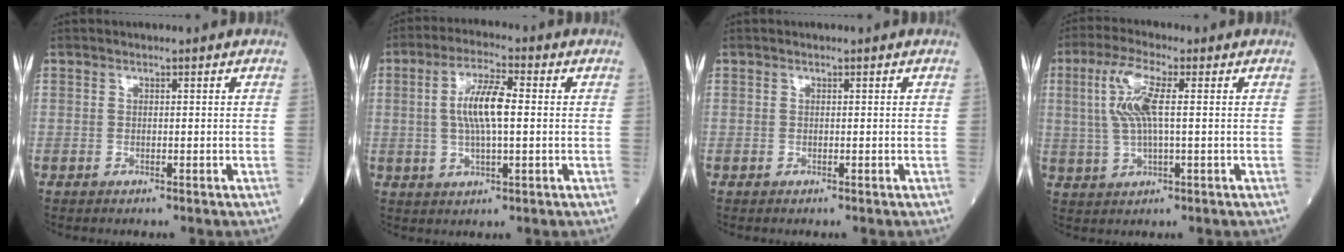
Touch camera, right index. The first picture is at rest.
{"total": 7.8, "force": [0.6, 1.6, 7.6], "torque": [-0.151, 0.010, 0.010]}
{"total": 0.0}
{"total": 7.5, "force": [1.4, 1.4, 7.3], "torque": [-0.165, 0.010, 0.029]}